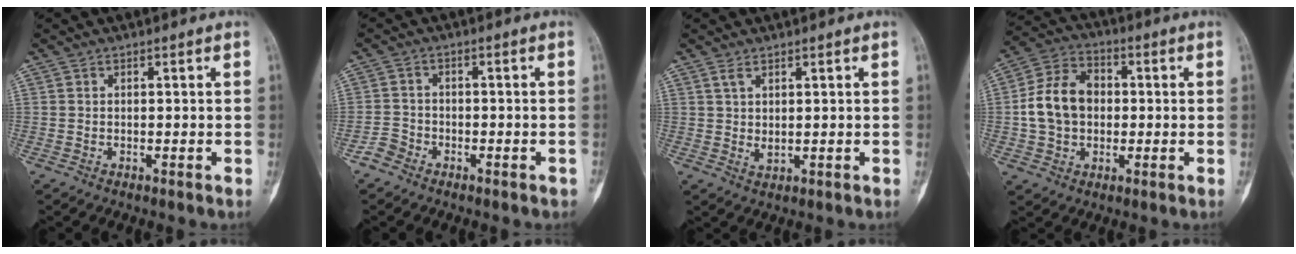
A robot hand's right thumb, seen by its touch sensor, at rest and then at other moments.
{"total": 2.9, "force": [-2.0, 1.9, 0.5], "torque": [-0.003, 0.016, -0.044]}
{"total": 2.5, "force": [1.1, 1.0, 2.0], "torque": [-0.045, -0.008, 0.029]}
{"total": 11.7, "force": [-0.1, 9.0, 7.5], "torque": [-0.123, 0.026, -0.008]}